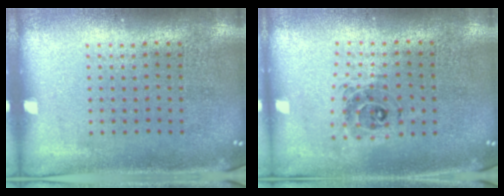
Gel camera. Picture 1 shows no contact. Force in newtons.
{"total": 0.8, "press": 0.8, "slide": 0.2}